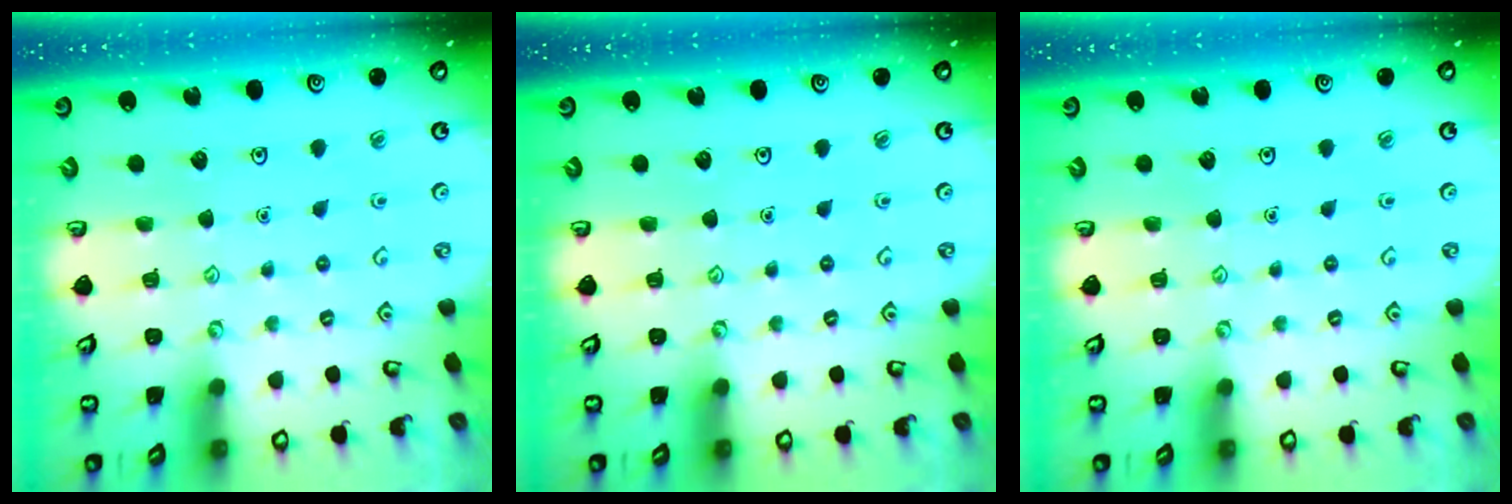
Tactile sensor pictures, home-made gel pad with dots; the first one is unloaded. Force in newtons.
{"total": 0.0}
{"total": 0.0}